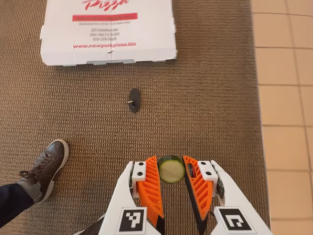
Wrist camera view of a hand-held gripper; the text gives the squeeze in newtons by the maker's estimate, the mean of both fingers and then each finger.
{"total": 7.3, "left": 6.8, "right": 7.7}